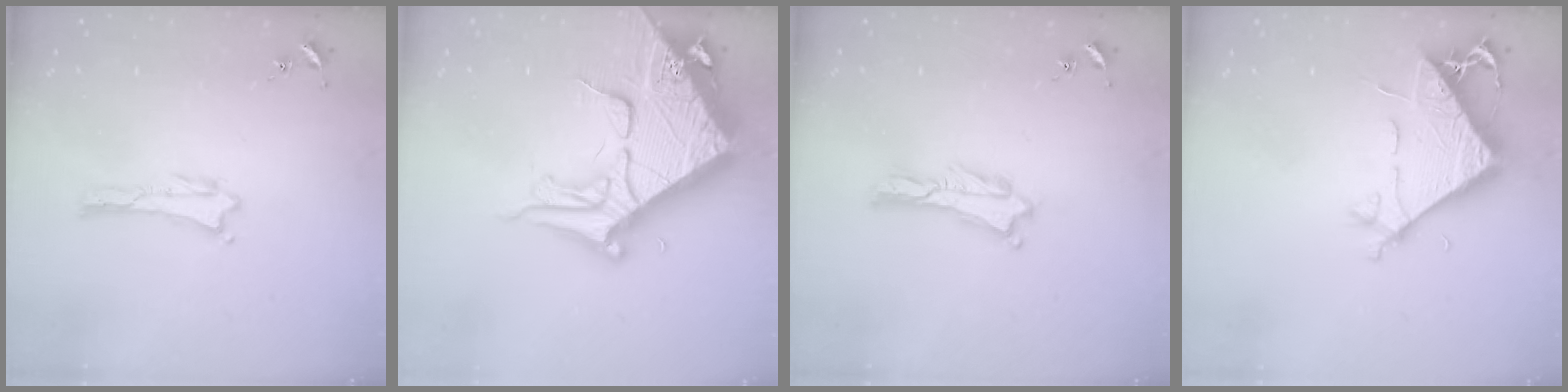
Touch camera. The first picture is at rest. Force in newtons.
{"total": 15.4, "press": 15.3, "slide": 1.7}
{"total": 0.6, "press": 0.5, "slide": 0.2}
{"total": 7.6, "press": 7.5, "slide": 1.2}